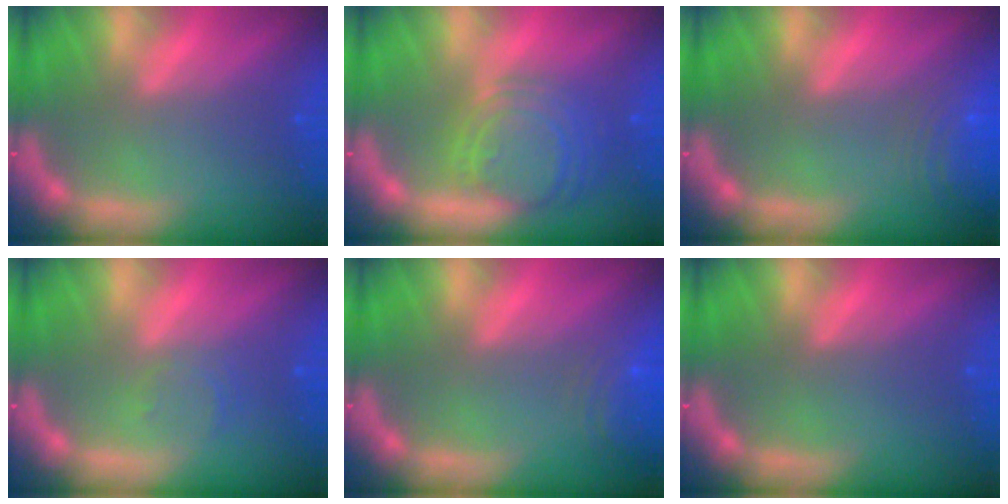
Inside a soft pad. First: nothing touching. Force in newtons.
{"total": 8.1}
{"total": 7.5}
{"total": 1.5}
{"total": 5.1}
{"total": 0.0}